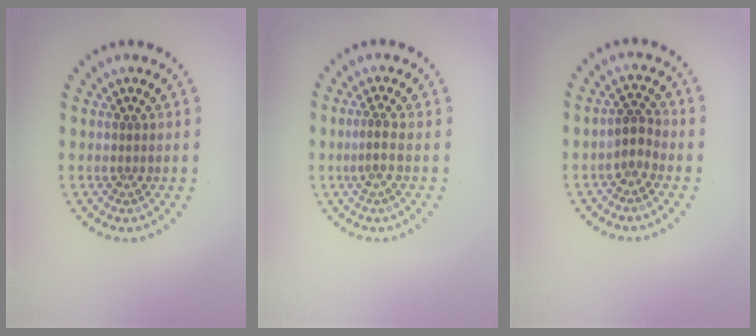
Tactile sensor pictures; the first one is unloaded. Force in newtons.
{"total": 1.5, "press": 1.2, "slide": 0.9}
{"total": 1.8, "press": 1.5, "slide": 1.0}